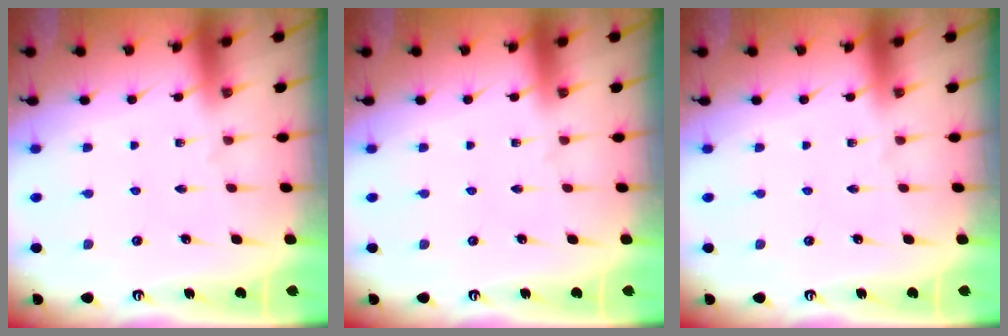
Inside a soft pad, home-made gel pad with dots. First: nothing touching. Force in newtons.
{"total": 0.0}
{"total": 0.0}